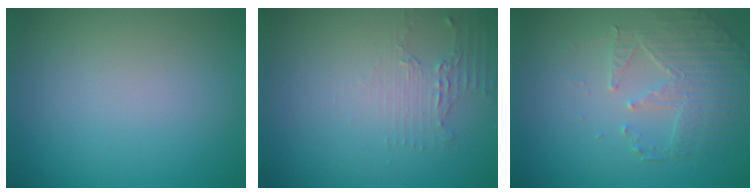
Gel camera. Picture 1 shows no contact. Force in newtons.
{"total": 2.2, "press": 1.5, "slide": 1.5}
{"total": 2.5, "press": 2.2, "slide": 1.2}